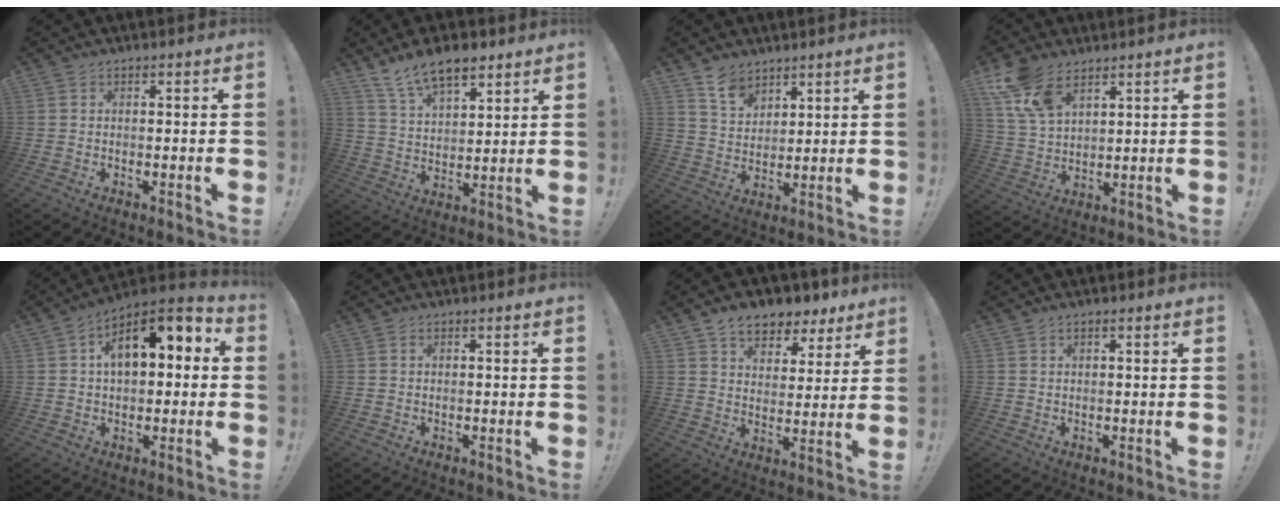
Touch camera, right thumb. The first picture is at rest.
{"total": 11.8, "force": [8.8, 5.2, 5.9], "torque": [-0.098, -0.047, 0.163]}
{"total": 8.4, "force": [6.5, 4.8, 2.5], "torque": [-0.051, -0.041, 0.125]}
{"total": 11.8, "force": [7.7, 6.1, 6.5], "torque": [-0.129, -0.027, 0.153]}
{"total": 13.0, "force": [4.0, 7.7, 9.7], "torque": [-0.143, -0.006, 0.071]}
{"total": 0.0}
{"total": 9.6, "force": [7.1, 5.4, 3.5], "torque": [-0.047, -0.050, 0.132]}
{"total": 0.8, "force": [0.6, 0.2, 0.5], "torque": [-0.012, 0.001, 0.012]}